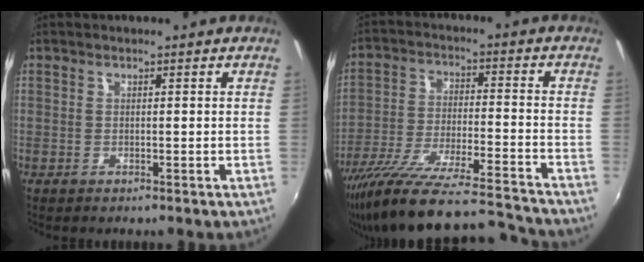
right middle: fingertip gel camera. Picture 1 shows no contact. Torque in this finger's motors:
{"motor_torque": [1.09, -1.04, 0.58, 0.21]}